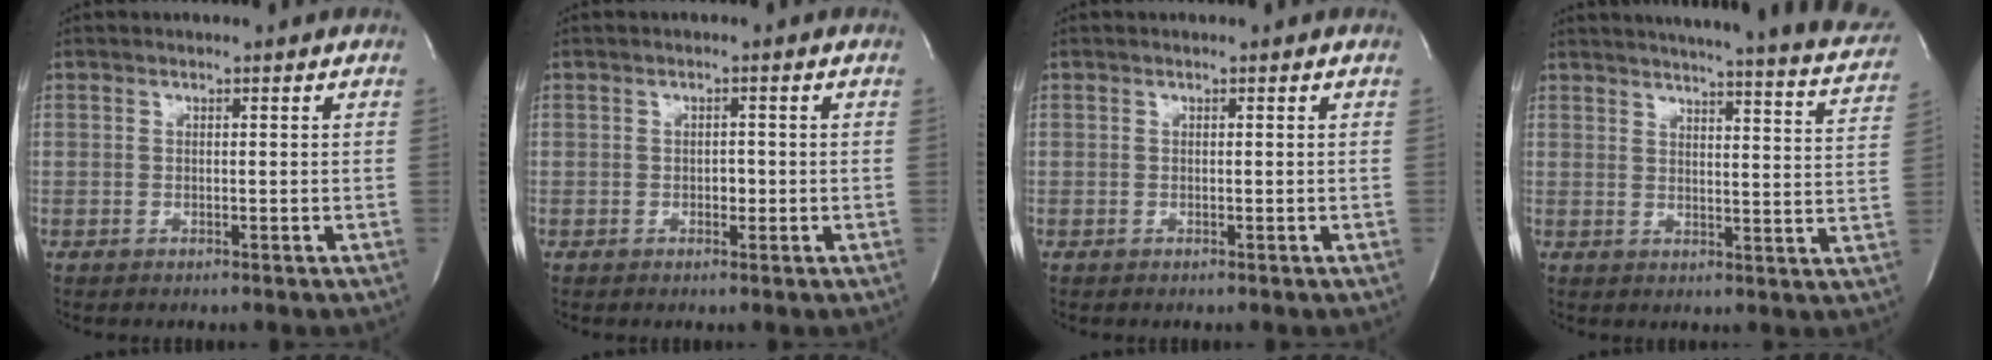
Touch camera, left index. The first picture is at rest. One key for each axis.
{"total": 1.3, "fx": -0.4, "fy": 0.9, "fz": 0.9, "tx": -0.013, "ty": 0.003, "tz": -0.005}
{"total": 0.0}
{"total": 23.6, "fx": 21.7, "fy": 1.8, "fz": 9.1, "tx": -0.129, "ty": -0.061, "tz": 0.245}